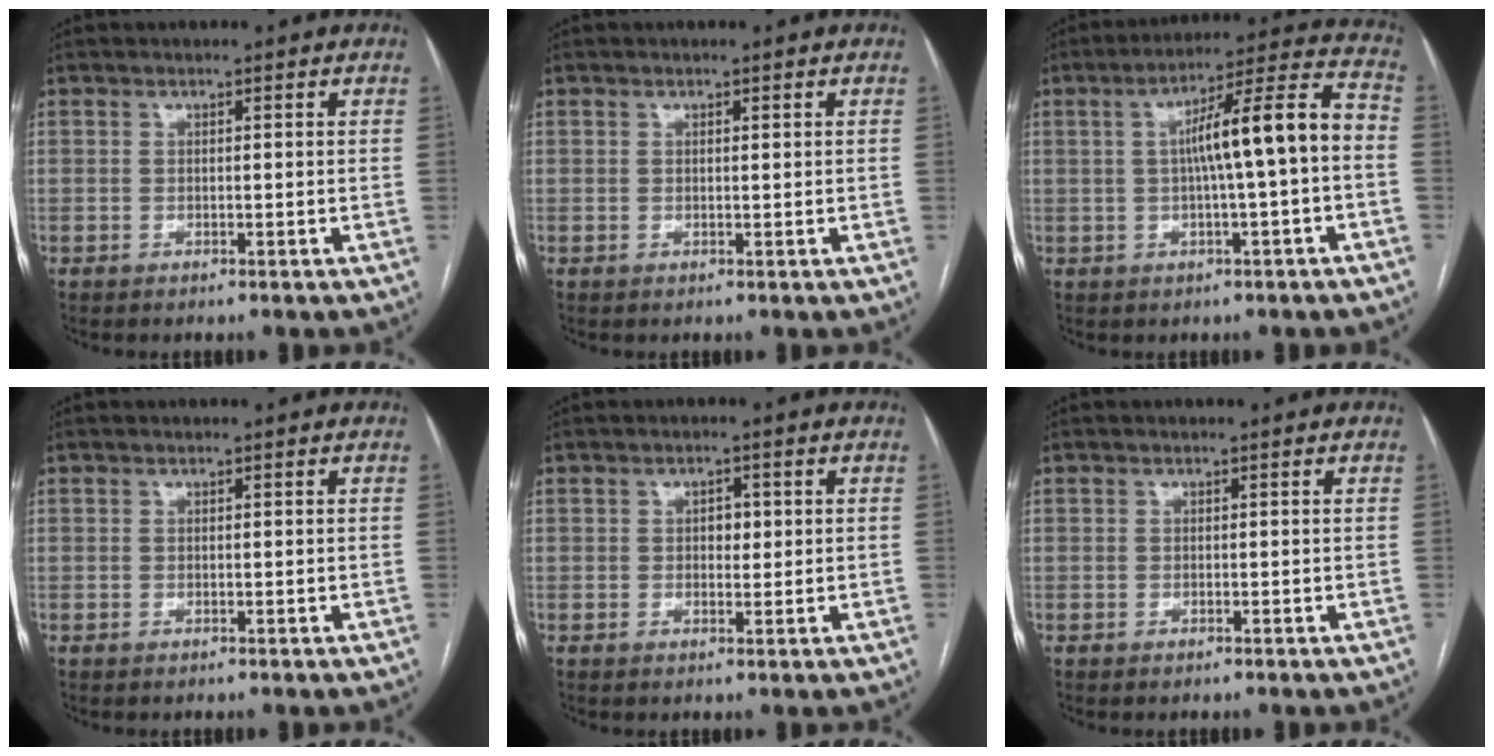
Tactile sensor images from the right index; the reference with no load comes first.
{"total": 0.7, "force": [0.3, 0.2, 0.6], "torque": [-0.010, 0.000, 0.004]}
{"total": 12.0, "force": [-0.5, 0.6, 12.0], "torque": [-0.183, 0.035, -0.008]}
{"total": 0.0}
{"total": 2.3, "force": [0.4, 1.4, 1.7], "torque": [-0.021, 0.002, 0.005]}
{"total": 0.0}